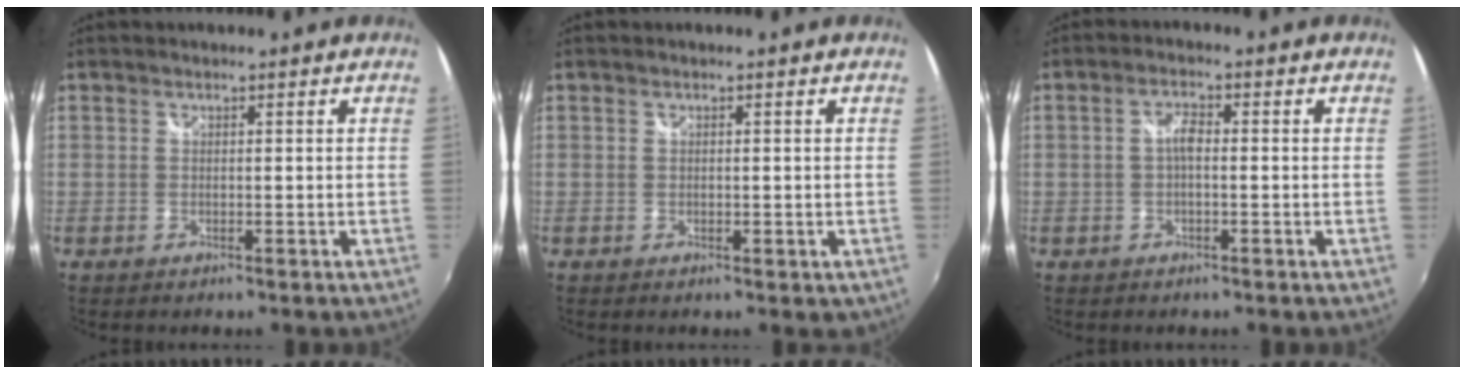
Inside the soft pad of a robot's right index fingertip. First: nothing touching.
{"total": 0.8, "force": [-0.2, 0.6, 0.5], "torque": [-0.007, -0.002, -0.003]}
{"total": 2.4, "force": [-0.5, 0.9, 2.1], "torque": [-0.044, 0.007, -0.010]}